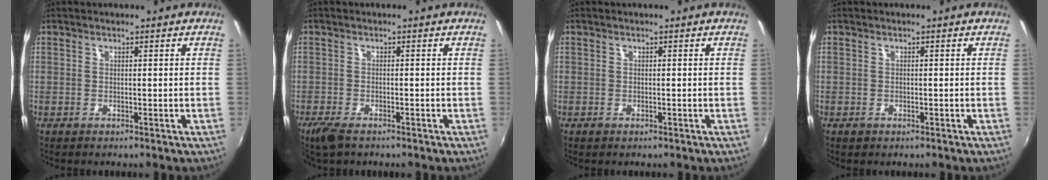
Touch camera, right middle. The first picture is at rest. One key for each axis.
{"total": 4.0, "fx": -3.0, "fy": 1.4, "fz": 2.3, "tx": -0.060, "ty": -0.014, "tz": -0.059}
{"total": 0.6, "fx": -0.4, "fy": 0.4, "fz": 0.2, "tx": -0.003, "ty": -0.004, "tz": -0.008}
{"total": 0.8, "fx": -0.5, "fy": 0.6, "fz": 0.3, "tx": -0.006, "ty": -0.004, "tz": -0.009}